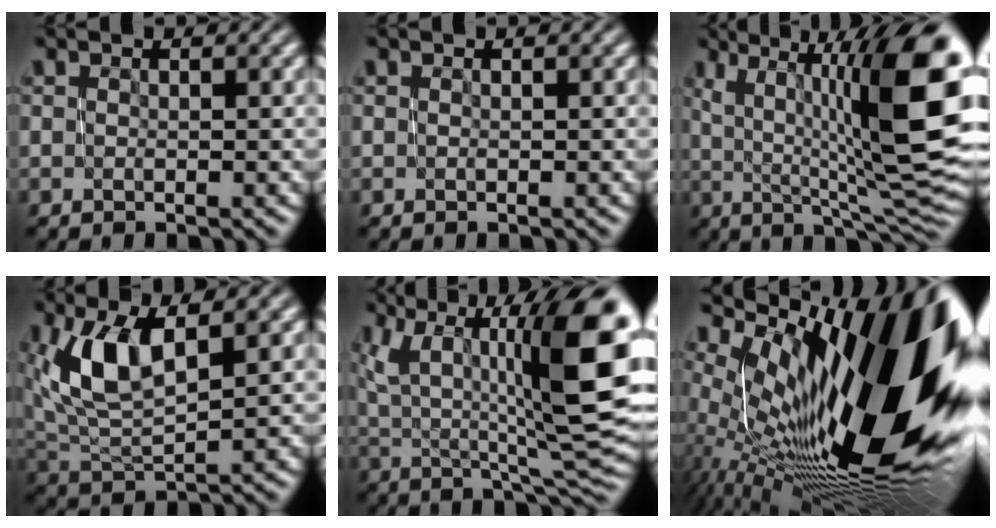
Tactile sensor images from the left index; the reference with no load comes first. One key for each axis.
{"total": 0.0}
{"total": 13.7, "fx": 2.5, "fy": 3.8, "fz": 12.9, "tx": -0.190, "ty": 0.013, "tz": 0.043}
{"total": 6.5, "fx": 2.5, "fy": 3.0, "fz": 5.2, "tx": -0.120, "ty": 0.005, "tz": 0.049}
{"total": 13.7, "fx": 3.5, "fy": 4.8, "fz": 12.4, "tx": -0.194, "ty": 0.010, "tz": 0.055}
{"total": 19.8, "fx": 3.9, "fy": 8.1, "fz": 17.6, "tx": -0.261, "ty": 0.007, "tz": 0.065}